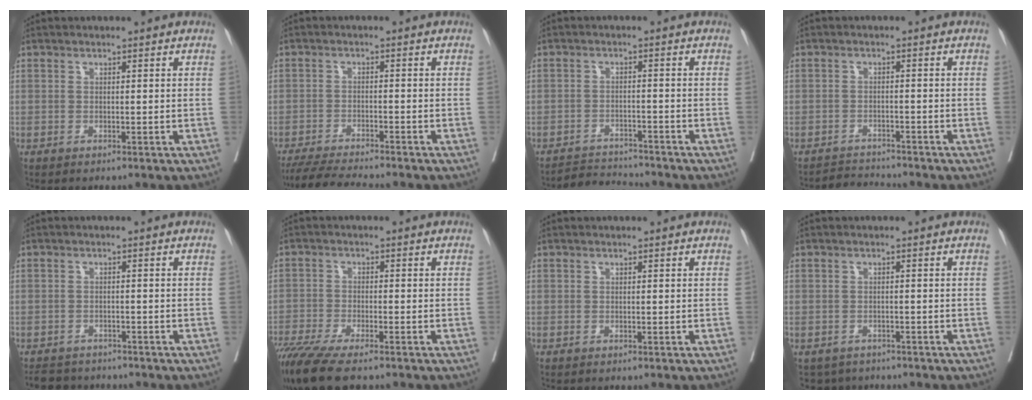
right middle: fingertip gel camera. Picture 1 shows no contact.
{"total": 7.4, "force": [-6.8, -0.1, 2.9], "torque": [-0.044, -0.021, -0.115]}
{"total": 4.1, "force": [-4.0, 0.0, -0.8], "torque": [0.015, -0.006, -0.067]}
{"total": 2.9, "force": [-2.8, -0.2, -0.9], "torque": [0.018, -0.011, -0.045]}
{"total": 5.4, "force": [-5.1, 1.8, 0.7], "torque": [-0.005, -0.004, -0.075]}
{"total": 10.1, "force": [-8.0, 1.6, 6.0], "torque": [-0.098, -0.023, -0.134]}
{"total": 0.0}
{"total": 3.7, "force": [-3.0, 2.2, 0.0], "torque": [0.007, 0.002, -0.045]}